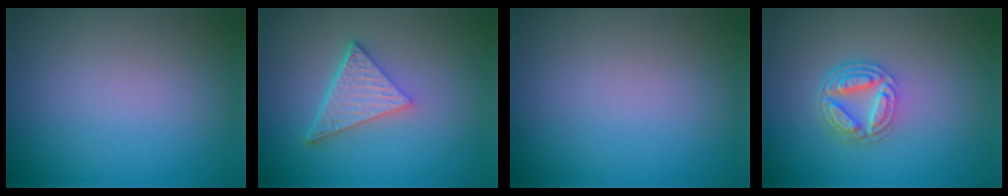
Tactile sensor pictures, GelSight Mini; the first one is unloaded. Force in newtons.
{"total": 4.7, "press": 3.4, "slide": 3.3}
{"total": 0.0}
{"total": 4.5, "press": 3.3, "slide": 3.0}